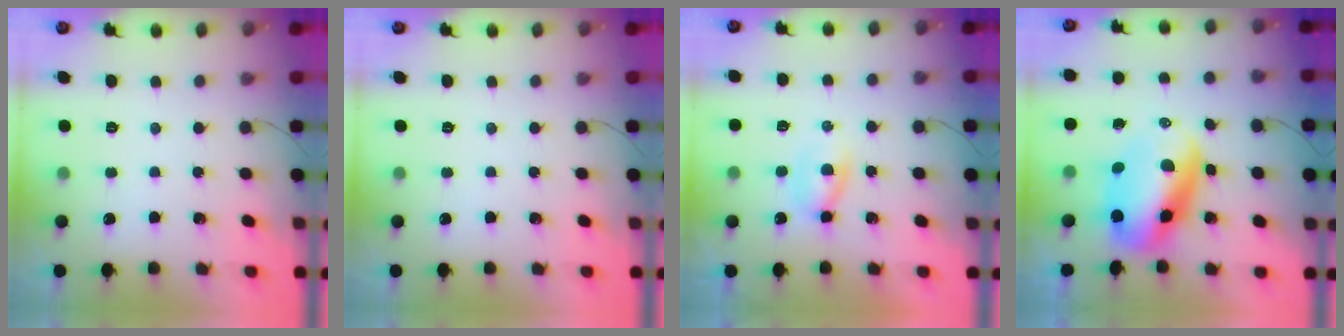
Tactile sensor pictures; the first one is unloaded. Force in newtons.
{"total": 0.0}
{"total": 3.3, "press": 3.1, "slide": 1.2}
{"total": 9.3, "press": 9.0, "slide": 2.2}